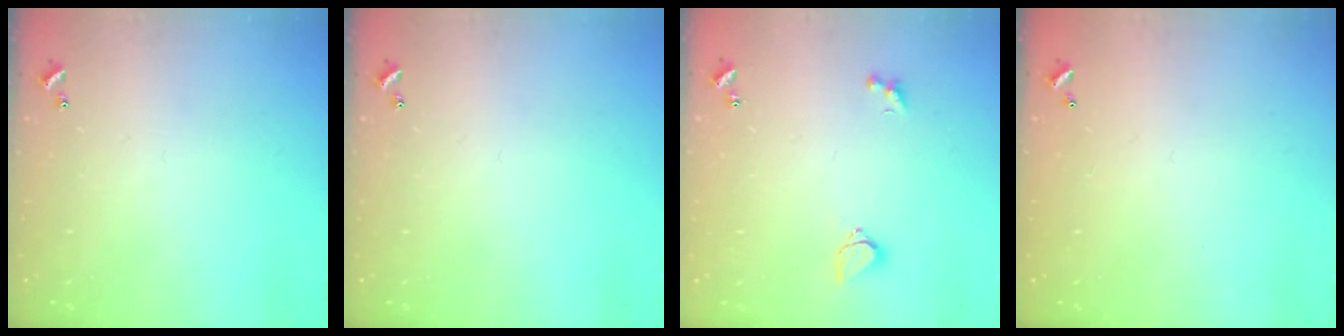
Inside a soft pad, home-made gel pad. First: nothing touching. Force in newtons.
{"total": 0.0}
{"total": 3.0, "press": 2.9, "slide": 0.8}
{"total": 2.9, "press": 2.9, "slide": 0.1}